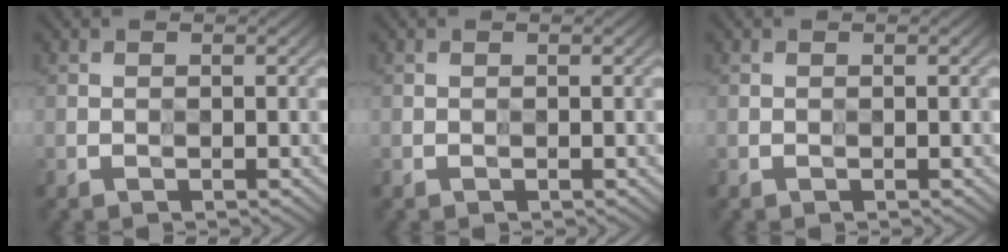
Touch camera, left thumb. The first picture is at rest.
{"total": 0.0}
{"total": 0.0}